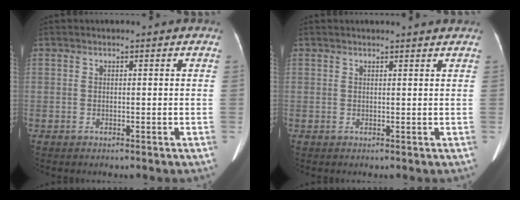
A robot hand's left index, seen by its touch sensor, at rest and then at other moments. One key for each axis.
{"total": 2.9, "fx": 2.9, "fy": -0.2, "fz": 0.6, "tx": -0.008, "ty": 0.005, "tz": 0.030}